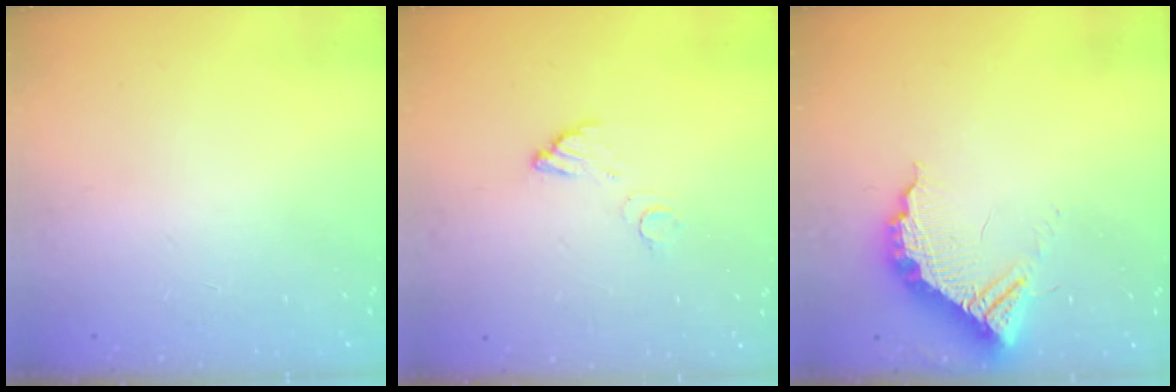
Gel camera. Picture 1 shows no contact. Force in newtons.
{"total": 3.8, "press": 3.8, "slide": 0.2}
{"total": 12.3, "press": 12.3, "slide": 0.7}